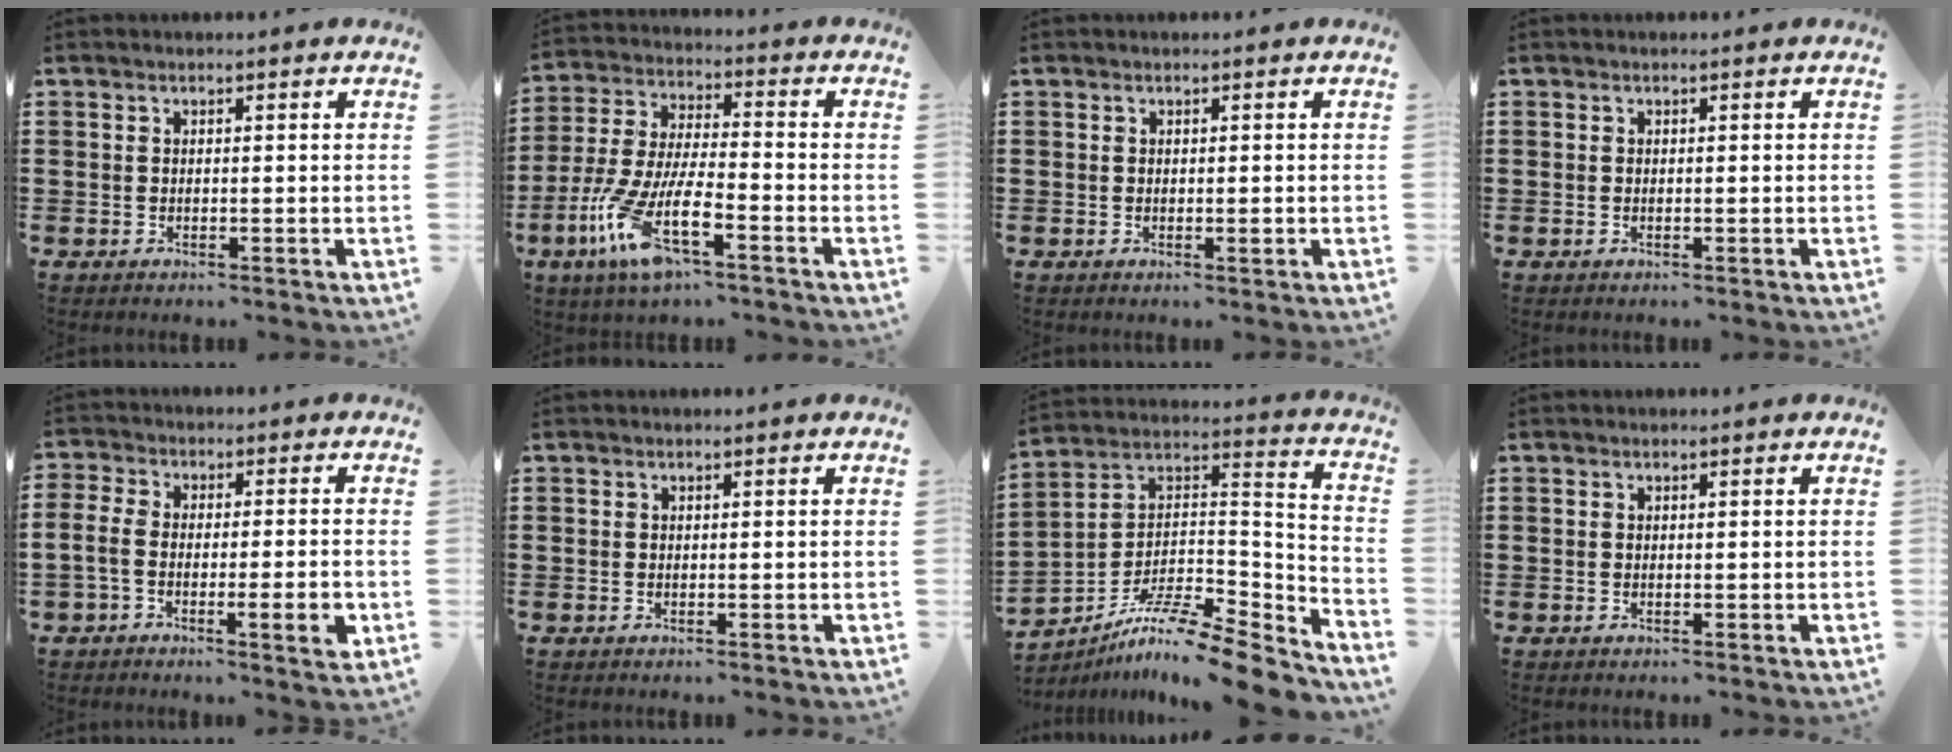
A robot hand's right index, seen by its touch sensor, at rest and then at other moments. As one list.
[{"total": 10.7, "force": [-6.3, 1.9, 8.5], "torque": [-0.217, -0.026, -0.131]}, {"total": 0.8, "force": [-0.2, 0.2, 0.7], "torque": [-0.013, -0.004, -0.002]}, {"total": 0.0}, {"total": 6.6, "force": [-2.6, 2.1, 5.7], "torque": [-0.109, 0.000, -0.047]}, {"total": 0.0}, {"total": 10.8, "force": [-9.0, 1.2, 5.8], "torque": [-0.104, 0.006, -0.179]}, {"total": 0.0}]